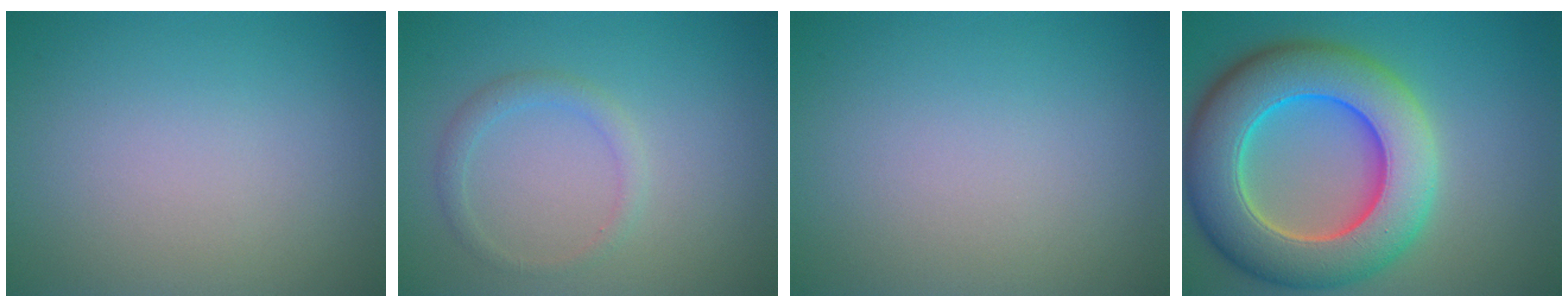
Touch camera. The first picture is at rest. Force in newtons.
{"total": 1.5, "press": 1.5, "slide": 0.1}
{"total": 0.0}
{"total": 11.6, "press": 11.6, "slide": 0.7}